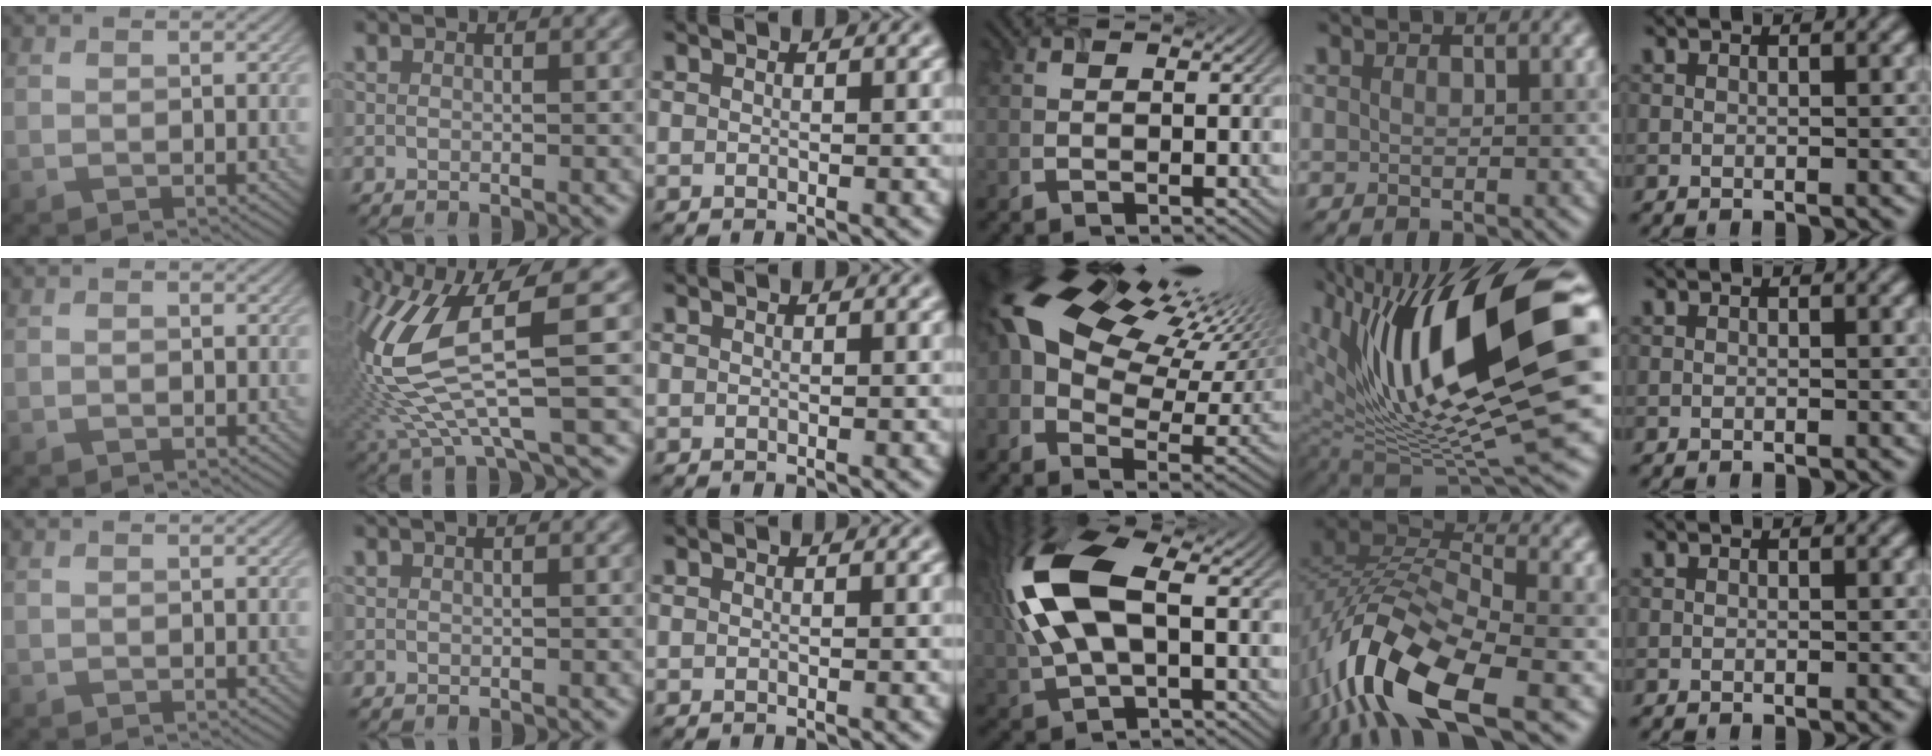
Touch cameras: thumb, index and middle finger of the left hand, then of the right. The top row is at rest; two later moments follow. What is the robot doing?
{"motion": "extract", "object": "airpods case & airpods"}